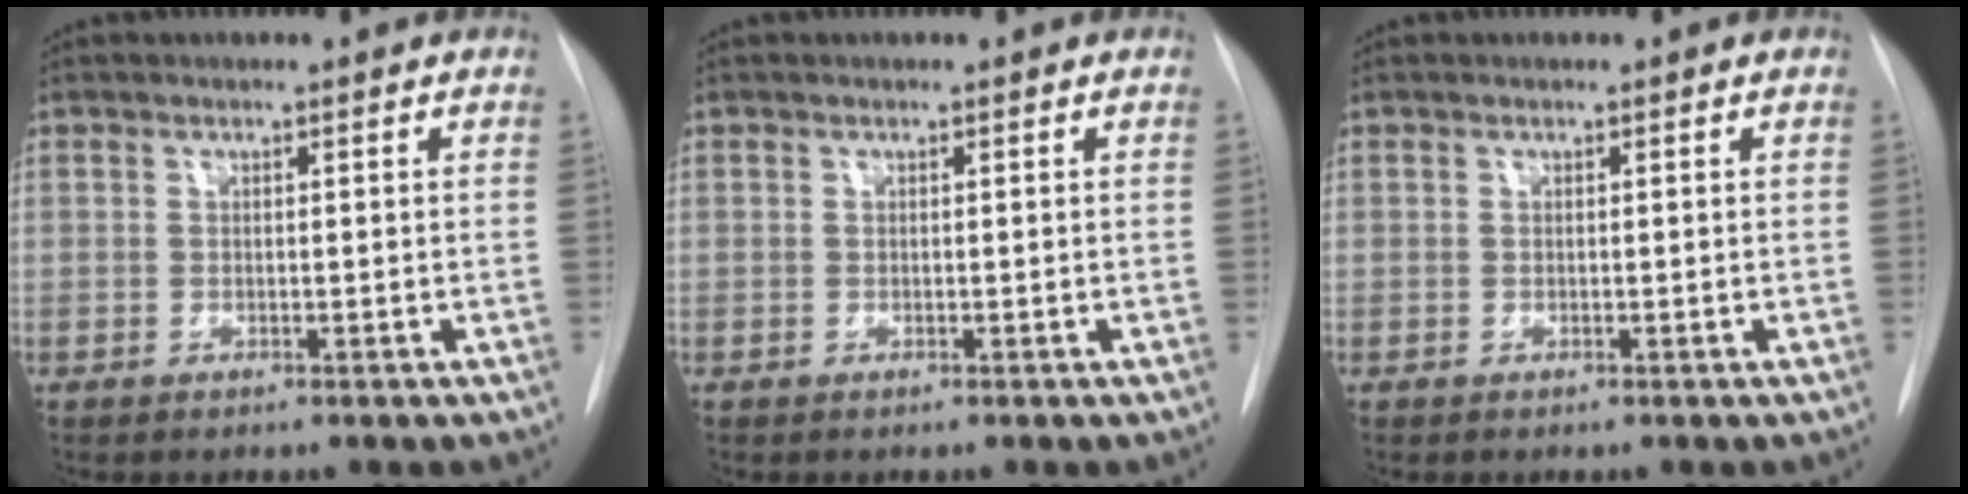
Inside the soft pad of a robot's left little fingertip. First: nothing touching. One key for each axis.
{"total": 0.0}
{"total": 0.0}